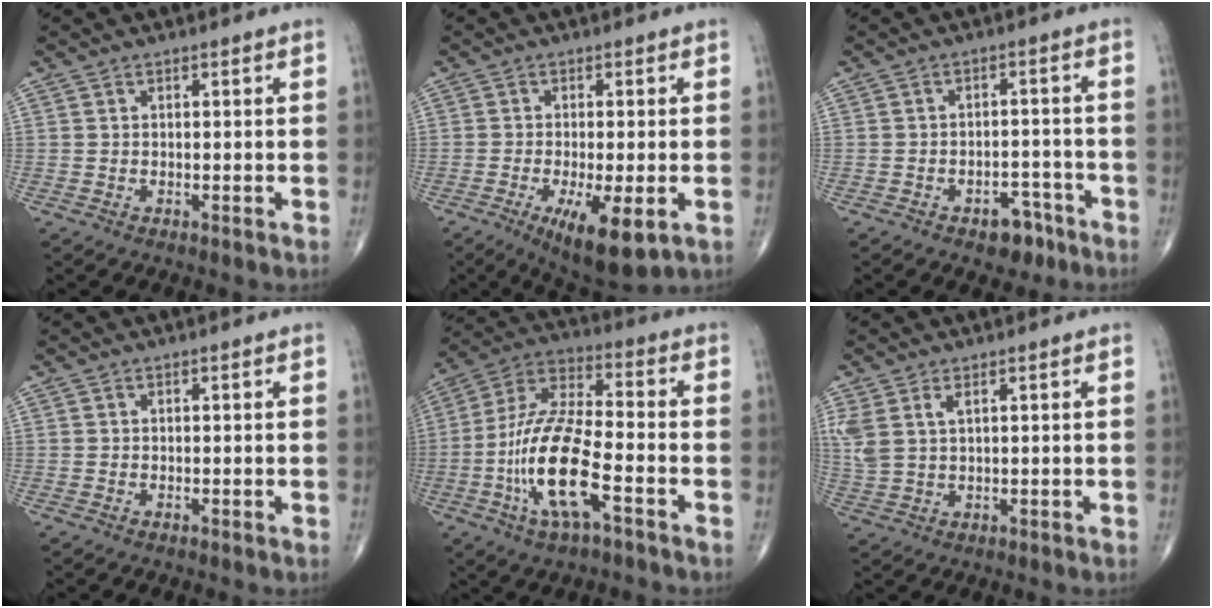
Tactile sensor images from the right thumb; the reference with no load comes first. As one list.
[{"total": 10.2, "force": [-3.7, 3.0, 9.0], "torque": [-0.145, -0.017, -0.053]}, {"total": 5.2, "force": [-3.3, 3.2, 2.5], "torque": [-0.008, 0.028, -0.044]}, {"total": 0.0}, {"total": 16.9, "force": [-5.7, 5.7, 14.9], "torque": [-0.303, 0.034, -0.107]}, {"total": 5.7, "force": [2.3, 2.8, 4.4], "torque": [-0.115, 0.003, 0.056]}]